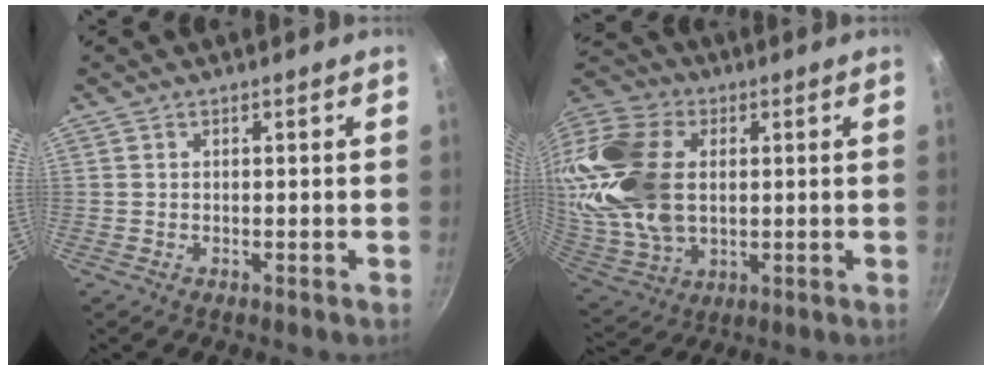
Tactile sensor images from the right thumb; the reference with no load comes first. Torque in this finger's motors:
{"motor_torque": [0.75, 4.25, 1.91, -0.25, 0.30]}